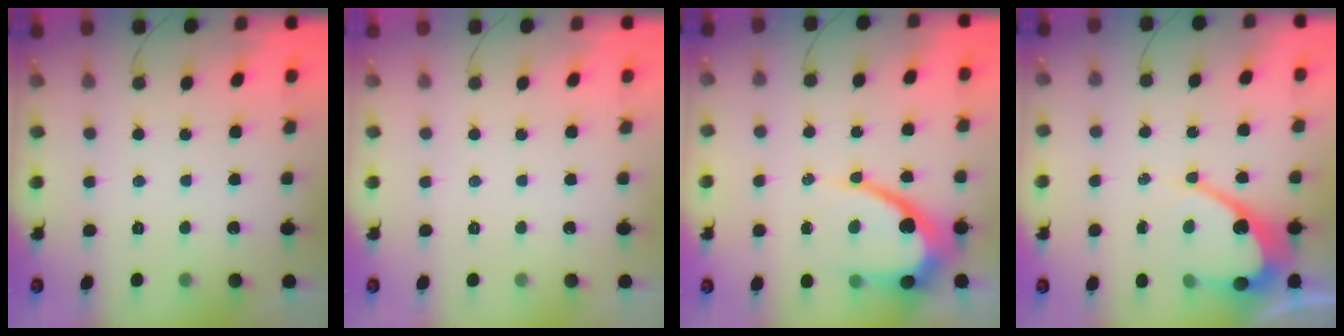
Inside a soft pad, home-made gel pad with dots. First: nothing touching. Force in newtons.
{"total": 0.0}
{"total": 12.3, "press": 12.3, "slide": 1.0}
{"total": 12.4, "press": 12.4, "slide": 0.8}